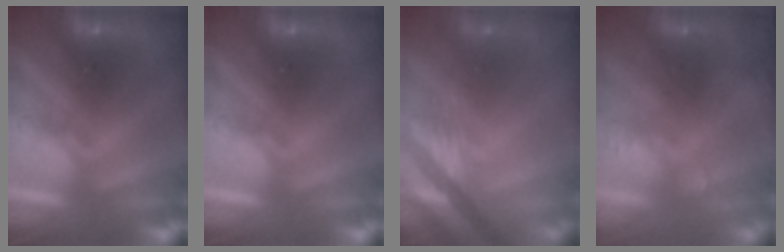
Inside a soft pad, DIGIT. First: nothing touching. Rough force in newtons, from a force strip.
{"total": 0.0}
{"total": 2.4}
{"total": 11.4}